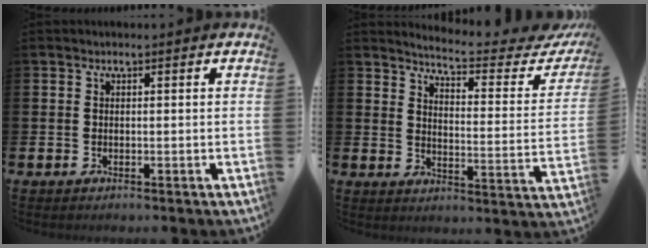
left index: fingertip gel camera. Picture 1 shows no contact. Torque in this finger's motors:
{"motor_torque": [1.01, -1.13, 0.16, 0.01]}